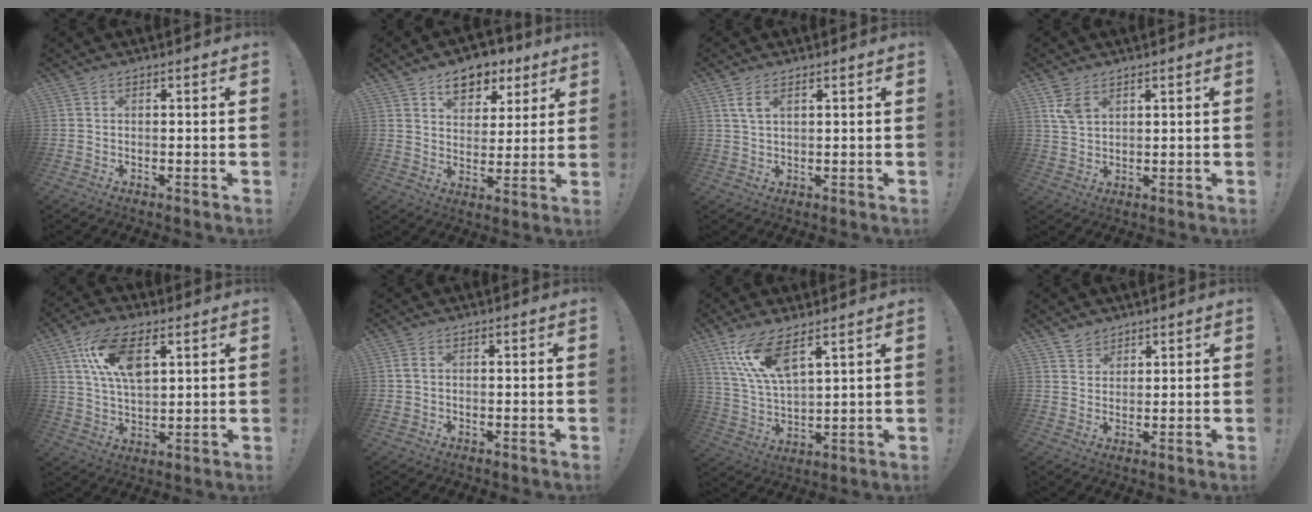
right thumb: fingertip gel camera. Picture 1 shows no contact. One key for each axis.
{"total": 9.7, "fx": 6.1, "fy": 6.5, "fz": 3.8, "tx": -0.050, "ty": -0.034, "tz": 0.113}
{"total": 3.9, "fx": 1.8, "fy": 1.5, "fz": 3.0, "tx": -0.052, "ty": -0.004, "tz": 0.032}
{"total": 5.0, "fx": 3.0, "fy": 2.7, "fz": 2.9, "tx": -0.051, "ty": -0.013, "tz": 0.058}
{"total": 14.5, "fx": 5.9, "fy": 7.3, "fz": 11.0, "tx": -0.201, "ty": -0.004, "tz": 0.110}
{"total": 1.1, "fx": 0.2, "fy": 0.5, "fz": 1.0, "tx": -0.019, "ty": 0.005, "tz": 0.003}
{"total": 12.8, "fx": 8.0, "fy": 3.8, "fz": 9.2, "tx": -0.189, "ty": -0.024, "tz": 0.147}
{"total": 3.8, "fx": 3.1, "fy": 2.2, "fz": 0.1, "tx": 0.006, "ty": -0.022, "tz": 0.058}